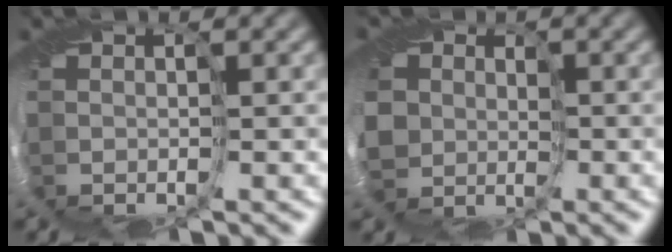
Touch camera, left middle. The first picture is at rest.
{"total": 3.4, "force": [-1.0, 3.2, 0.8], "torque": [-0.016, -0.011, -0.038]}